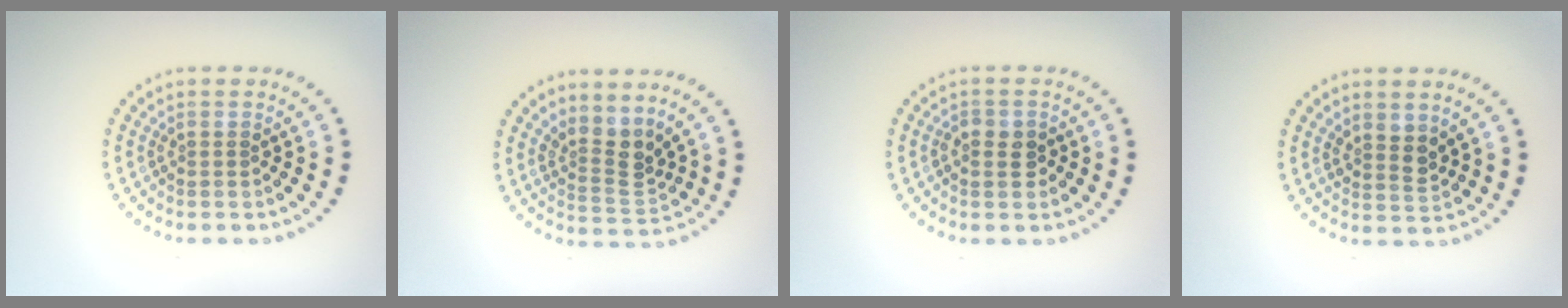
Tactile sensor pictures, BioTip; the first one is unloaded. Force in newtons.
{"total": 3.0, "press": 2.1, "slide": 2.1}
{"total": 1.9, "press": 1.9, "slide": 0.5}
{"total": 1.9, "press": 1.6, "slide": 1.0}